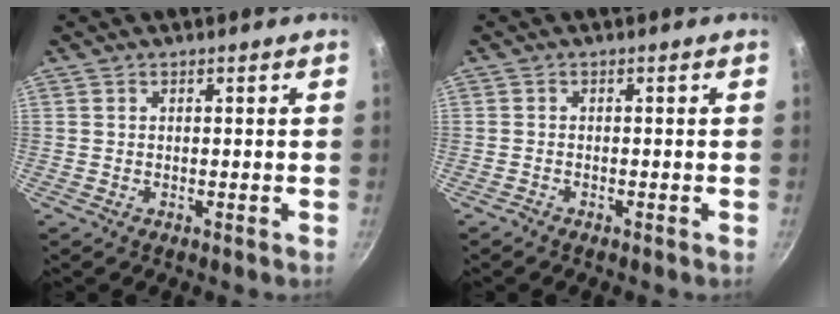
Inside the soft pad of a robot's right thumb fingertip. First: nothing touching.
{"total": 0.6, "force": [-0.6, 0.2, 0.1], "torque": [-0.017, 0.009, -0.013]}